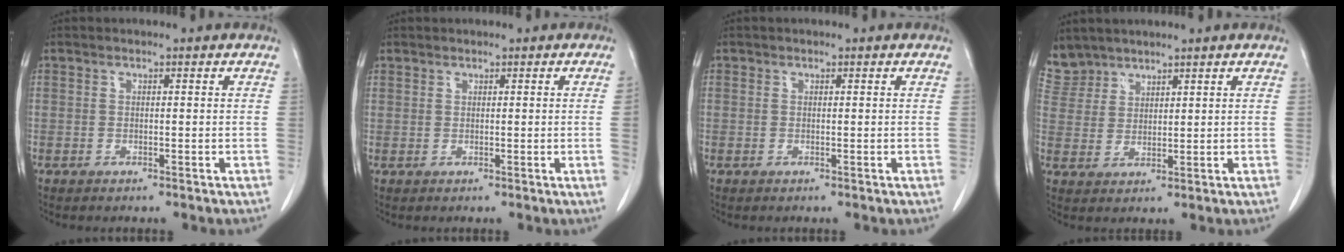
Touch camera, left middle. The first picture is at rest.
{"total": 0.9, "force": [0.3, -0.4, 0.8], "torque": [-0.012, -0.006, 0.005]}
{"total": 0.0}
{"total": 5.4, "force": [4.8, 2.3, -0.4], "torque": [0.009, 0.005, 0.104]}